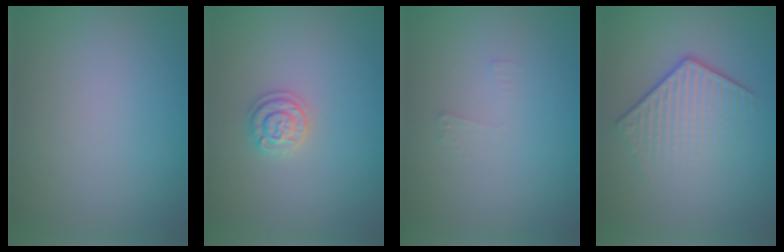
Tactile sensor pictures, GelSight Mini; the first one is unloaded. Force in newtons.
{"total": 1.9, "press": 1.9, "slide": 0.2}
{"total": 0.7, "press": 0.7, "slide": 0.1}
{"total": 4.2, "press": 2.9, "slide": 2.9}